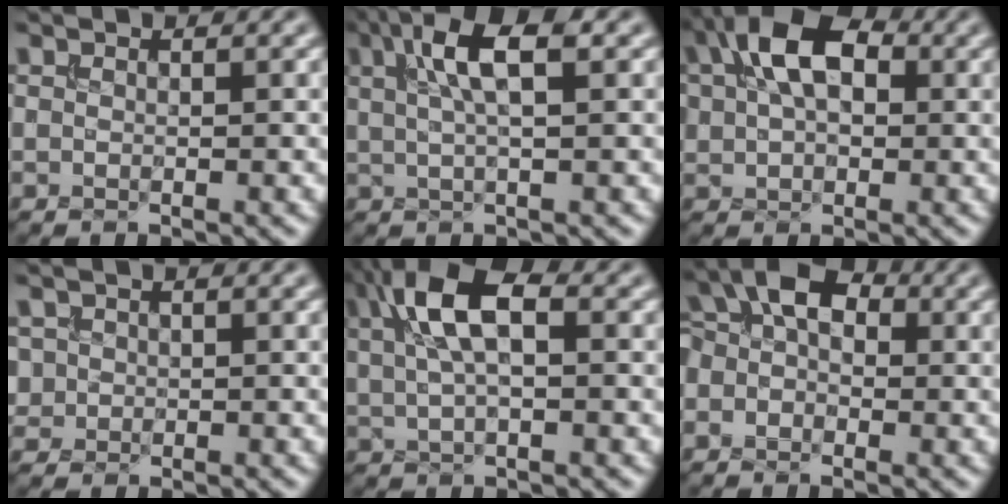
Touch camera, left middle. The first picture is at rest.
{"total": 5.1, "force": [1.7, 1.5, 4.6], "torque": [-0.080, 0.009, 0.028]}
{"total": 8.3, "force": [2.6, 5.3, 5.8], "torque": [-0.103, 0.025, 0.028]}
{"total": 1.2, "force": [-0.2, 1.2, -0.1], "torque": [0.012, -0.005, 0.002]}
{"total": 6.0, "force": [1.6, 2.6, 5.1], "torque": [-0.096, 0.013, 0.025]}
{"total": 5.3, "force": [-0.1, 3.9, 3.6], "torque": [-0.053, 0.030, -0.018]}